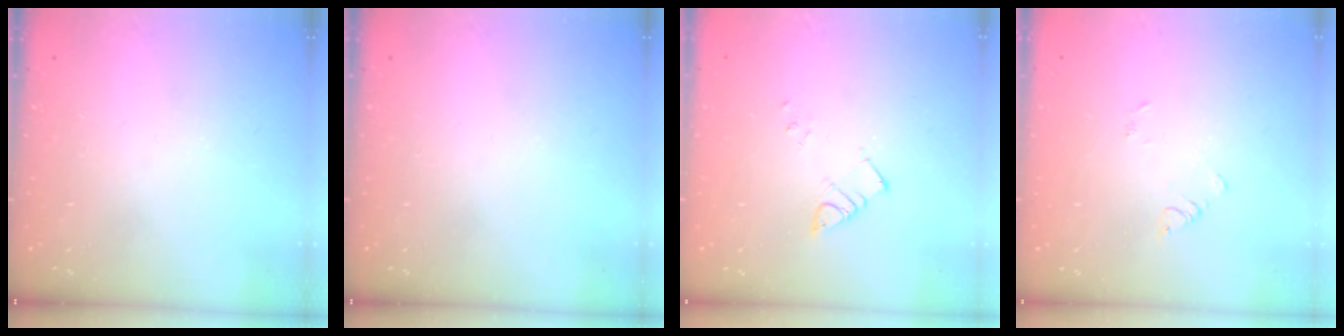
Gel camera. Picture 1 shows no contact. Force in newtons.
{"total": 0.0}
{"total": 3.2, "press": 3.2, "slide": 0.4}
{"total": 2.9, "press": 2.9, "slide": 0.3}